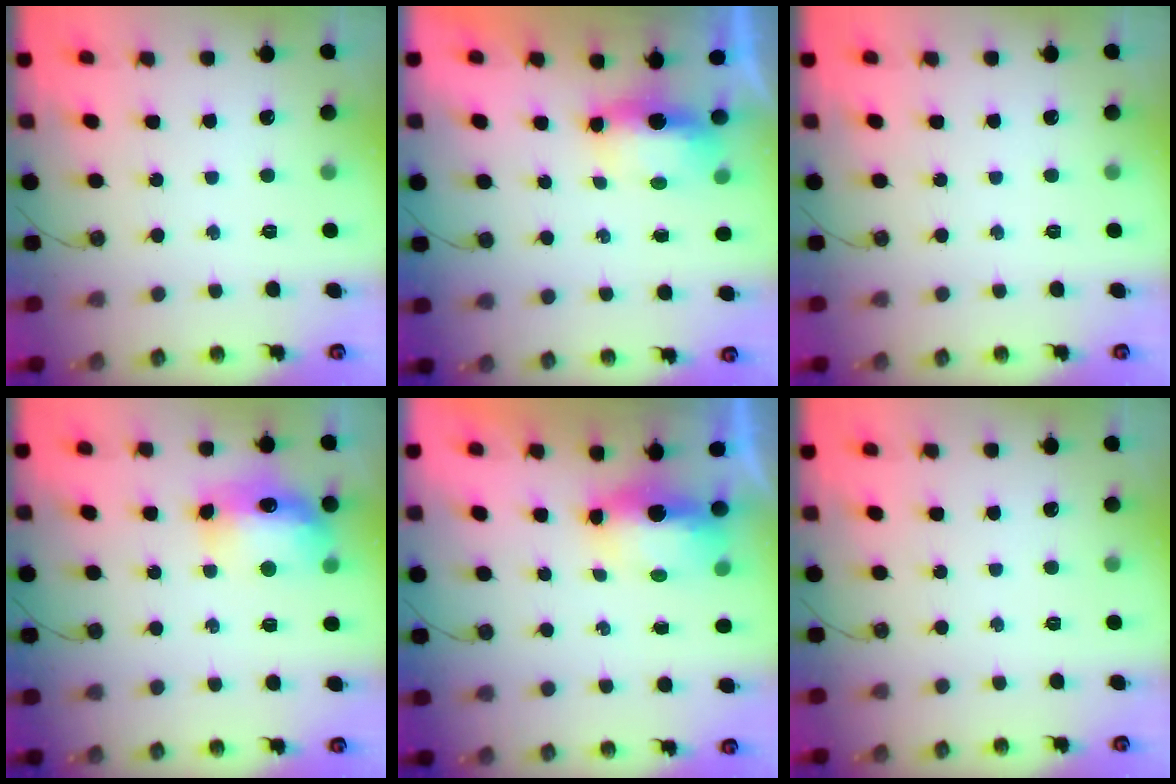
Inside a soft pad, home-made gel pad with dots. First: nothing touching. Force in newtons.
{"total": 6.1, "press": 6.0, "slide": 1.2}
{"total": 0.0}
{"total": 13.6, "press": 13.5, "slide": 1.5}
{"total": 15.0, "press": 9.1, "slide": 11.9}
{"total": 0.0}